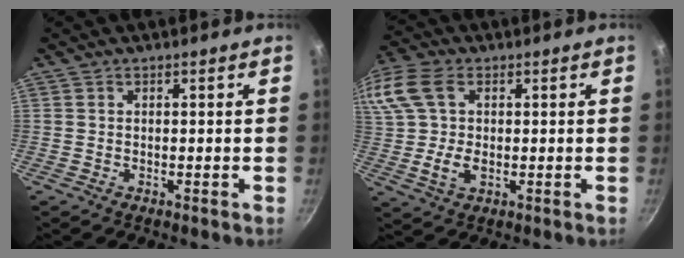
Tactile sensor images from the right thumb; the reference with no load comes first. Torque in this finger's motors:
{"motor_torque": [0.13, 0.63, 0.81, -0.33, 0.35]}